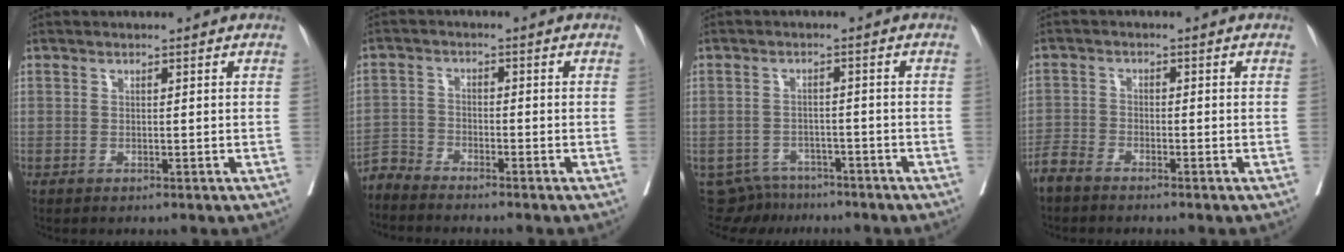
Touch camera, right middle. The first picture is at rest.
{"total": 3.6, "force": [-3.6, -0.3, -0.4], "torque": [0.013, -0.016, -0.073]}
{"total": 7.9, "force": [-7.0, 3.6, 0.3], "torque": [-0.010, 0.007, -0.097]}
{"total": 3.0, "force": [-2.8, 0.7, 0.9], "torque": [-0.019, -0.005, -0.057]}